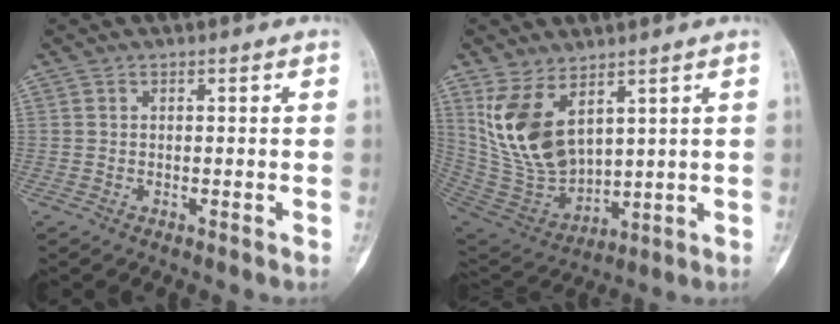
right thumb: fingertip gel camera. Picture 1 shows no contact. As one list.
[{"total": 14.1, "force": [6.1, 7.7, 10.1], "torque": [-0.179, -0.034, 0.147]}]